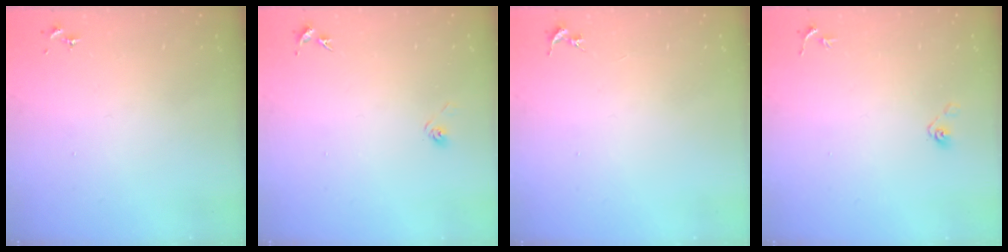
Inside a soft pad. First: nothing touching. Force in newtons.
{"total": 2.9, "press": 2.5, "slide": 1.5}
{"total": 0.0}
{"total": 4.0, "press": 3.3, "slide": 2.2}